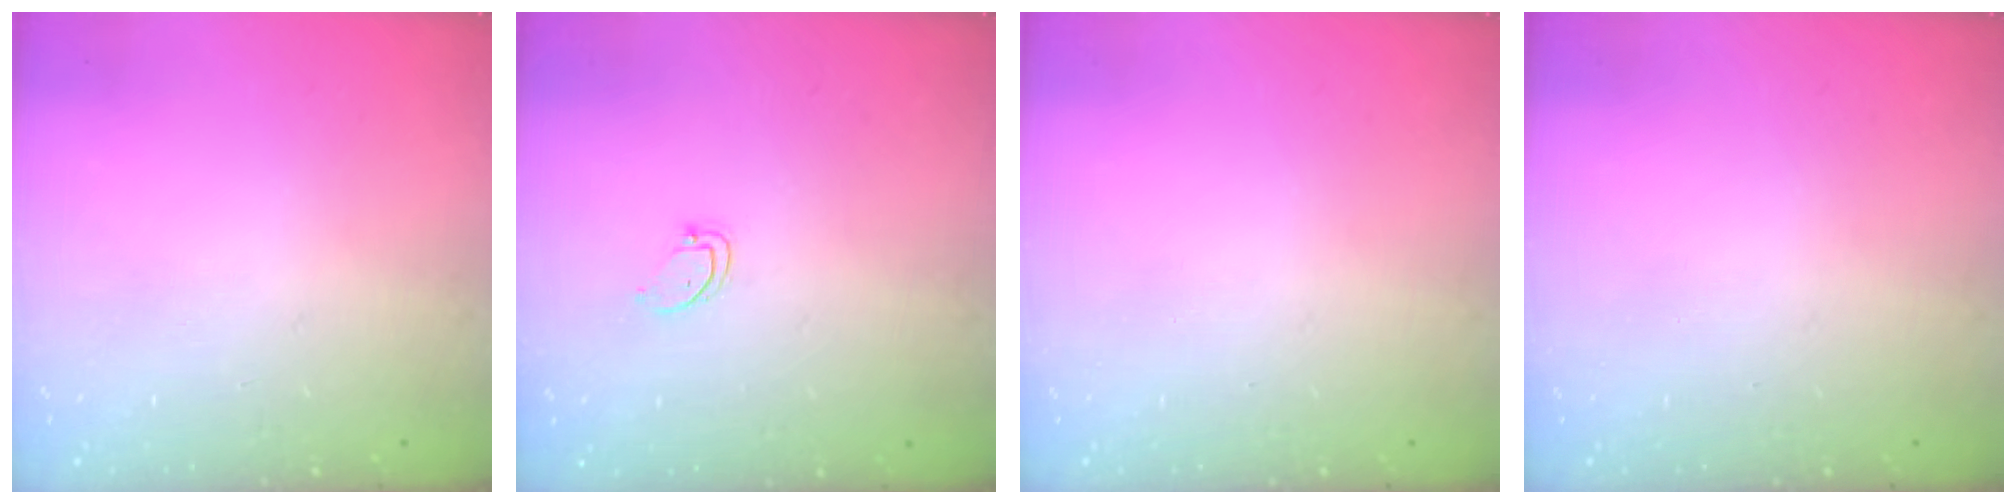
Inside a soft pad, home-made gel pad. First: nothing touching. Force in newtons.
{"total": 2.6, "press": 2.6, "slide": 0.3}
{"total": 0.0}
{"total": 0.0}